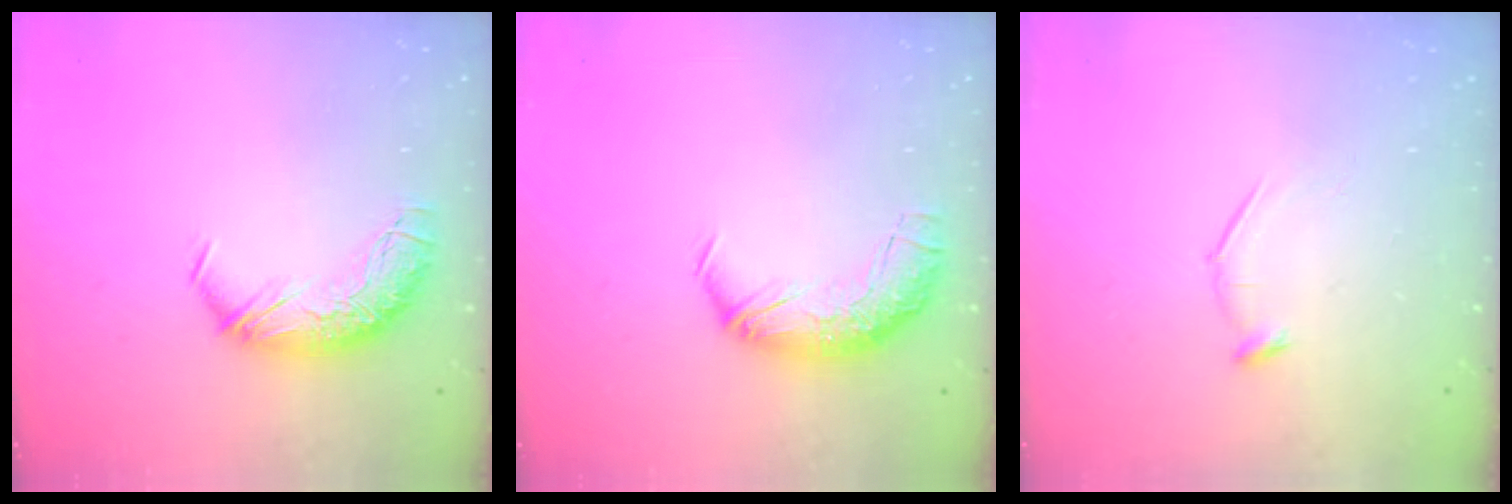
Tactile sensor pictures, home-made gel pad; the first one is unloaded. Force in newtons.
{"total": 2.3, "press": 1.1, "slide": 2.1}
{"total": 8.2, "press": 8.2, "slide": 0.9}